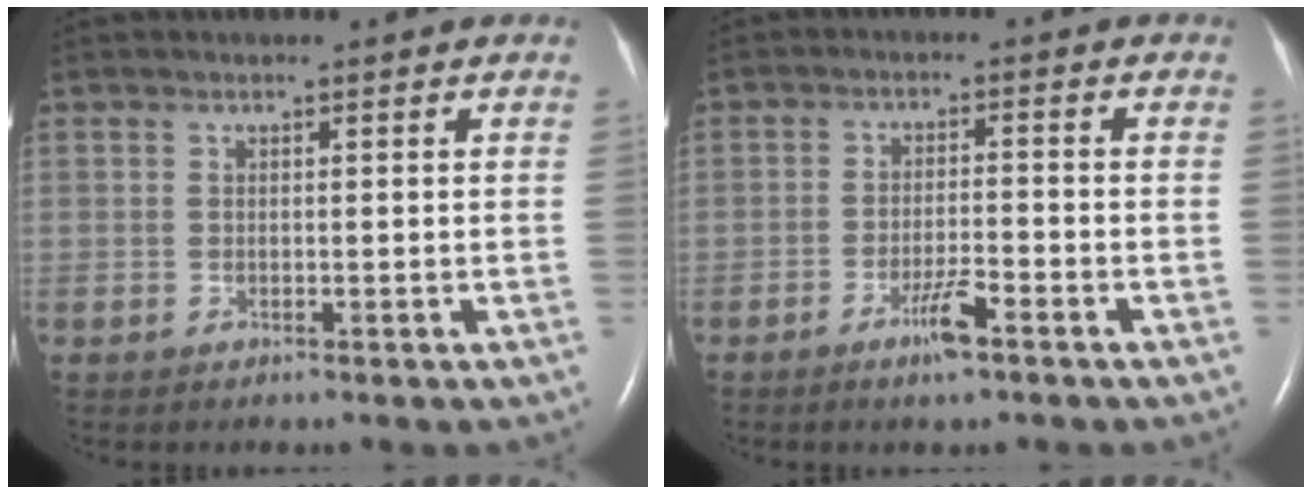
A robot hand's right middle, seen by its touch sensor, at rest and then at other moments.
{"total": 4.4, "force": [-2.8, 0.5, 3.3], "torque": [-0.066, -0.003, -0.050]}